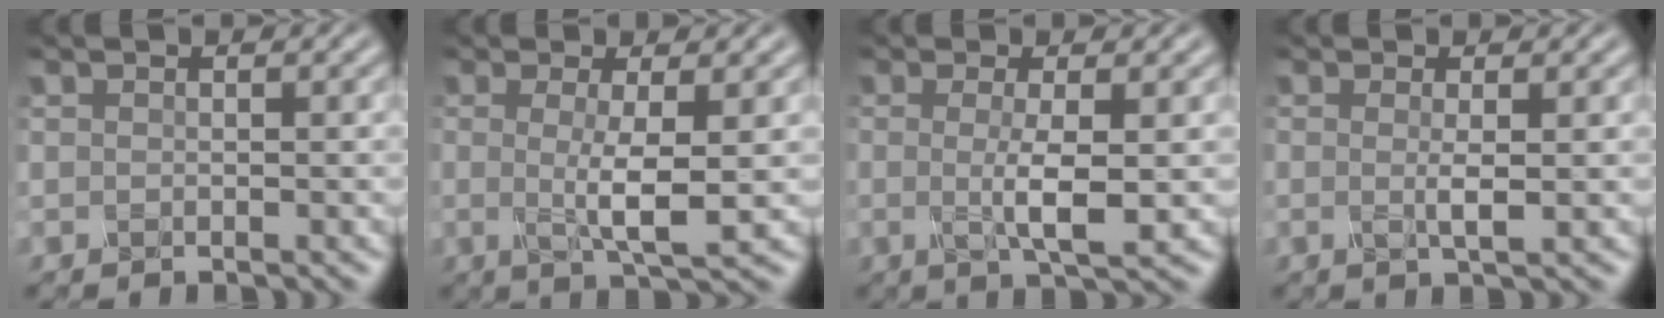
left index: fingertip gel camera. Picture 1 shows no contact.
{"total": 3.9, "force": [0.0, 0.6, 3.8], "torque": [-0.065, -0.012, 0.000]}
{"total": 3.7, "force": [-0.2, 0.6, 3.6], "torque": [-0.062, -0.010, -0.003]}
{"total": 1.6, "force": [-0.1, 0.2, 1.6], "torque": [-0.030, -0.005, -0.004]}